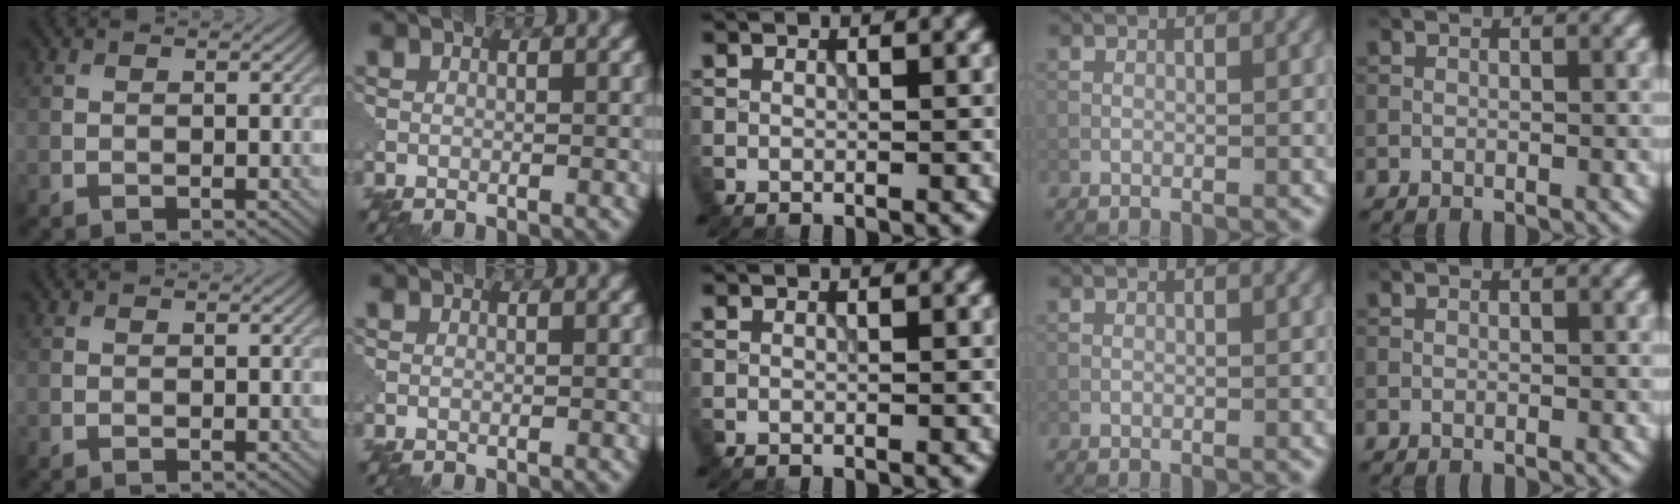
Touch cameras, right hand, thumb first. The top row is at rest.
{}